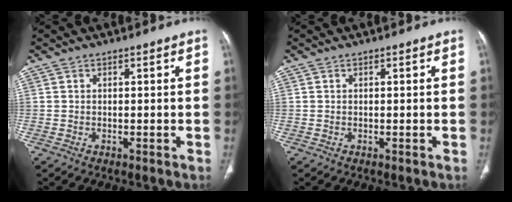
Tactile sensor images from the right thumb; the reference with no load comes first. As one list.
[{"total": 0.0}]